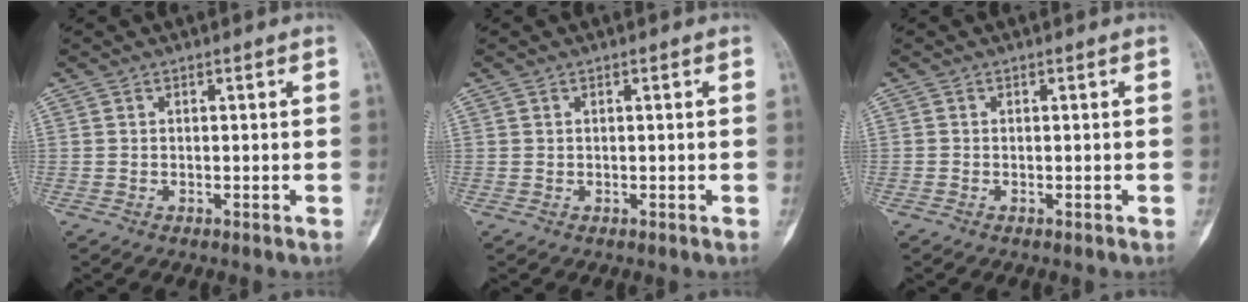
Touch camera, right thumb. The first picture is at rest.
{"total": 0.0}
{"total": 0.0}